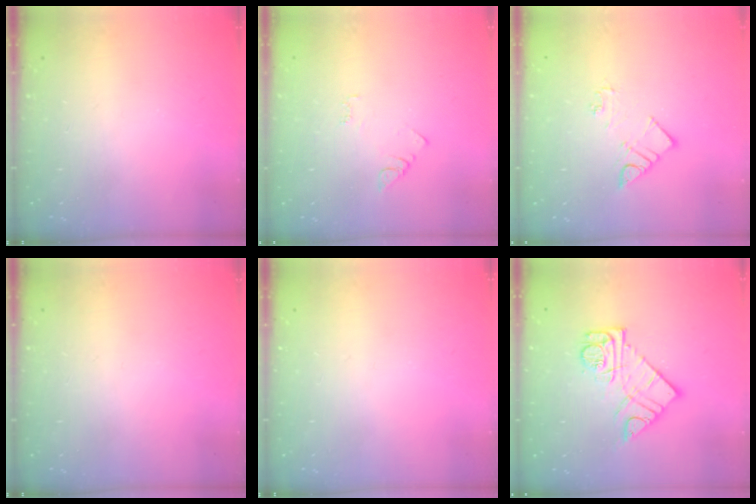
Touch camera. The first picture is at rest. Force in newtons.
{"total": 3.2, "press": 3.2, "slide": 0.4}
{"total": 7.3, "press": 7.2, "slide": 0.7}
{"total": 0.0}
{"total": 0.0}
{"total": 12.0, "press": 11.9, "slide": 1.1}